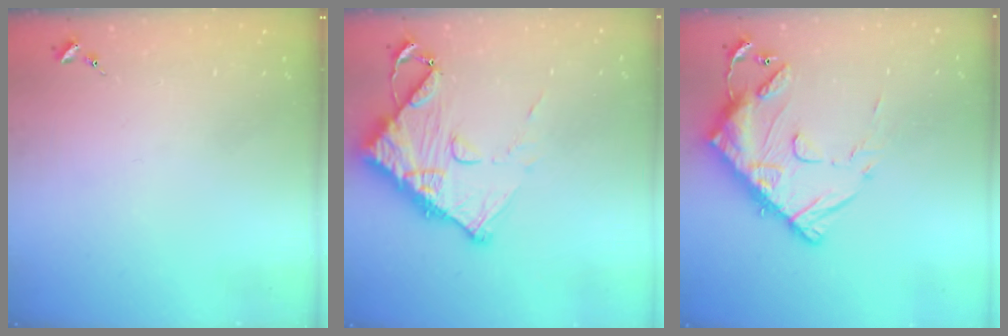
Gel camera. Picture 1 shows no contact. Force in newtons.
{"total": 14.0, "press": 13.9, "slide": 1.3}
{"total": 16.8, "press": 16.7, "slide": 1.2}